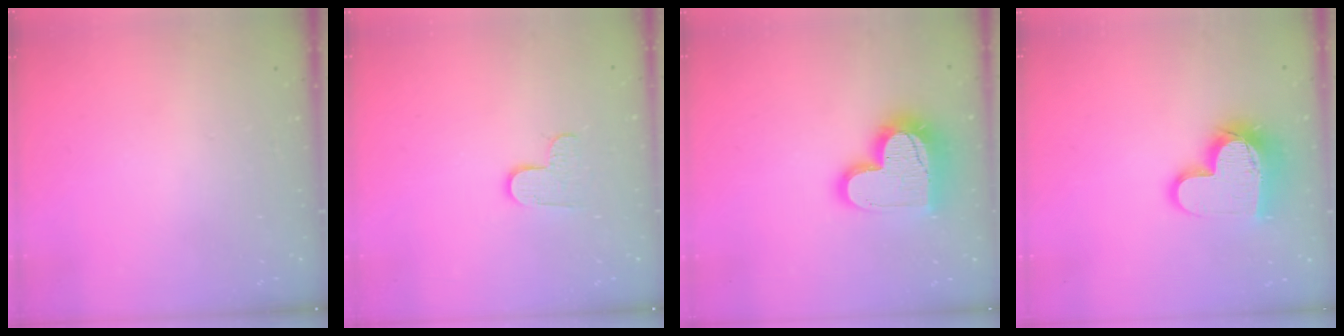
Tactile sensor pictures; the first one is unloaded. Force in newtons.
{"total": 5.5, "press": 5.5, "slide": 0.4}
{"total": 17.7, "press": 17.7, "slide": 1.5}
{"total": 15.8, "press": 15.8, "slide": 1.2}